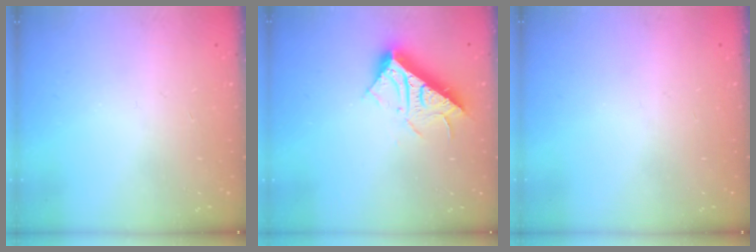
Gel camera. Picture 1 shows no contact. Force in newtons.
{"total": 17.0, "press": 17.0, "slide": 0.3}
{"total": 0.0}